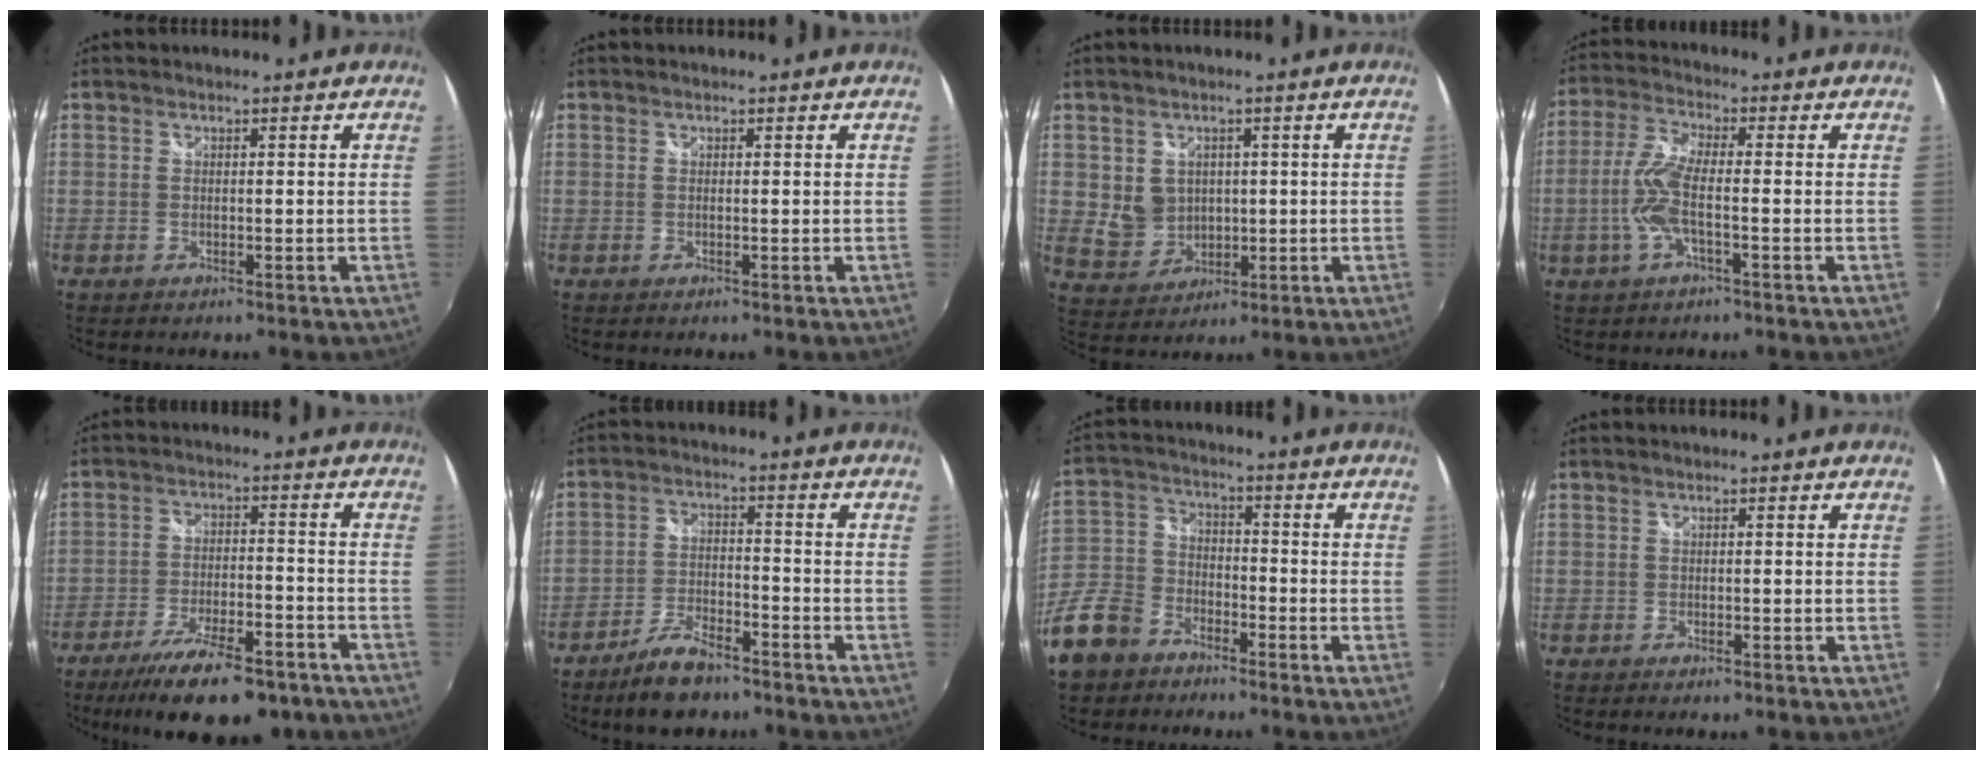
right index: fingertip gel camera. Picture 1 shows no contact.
{"total": 0.0}
{"total": 6.3, "force": [0.7, 5.7, 2.6], "torque": [-0.056, 0.002, 0.029]}
{"total": 7.9, "force": [-1.9, 1.7, 7.5], "torque": [-0.169, 0.003, -0.040]}
{"total": 17.8, "force": [-13.4, 5.4, 10.4], "torque": [-0.196, -0.028, -0.197]}
{"total": 8.7, "force": [-6.8, 3.1, 4.4], "torque": [-0.103, 0.001, -0.121]}
{"total": 13.9, "force": [-8.8, 9.2, 5.6], "torque": [-0.158, 0.019, -0.169]}
{"total": 1.1, "force": [-0.9, 0.3, 0.5], "torque": [-0.013, -0.006, -0.017]}